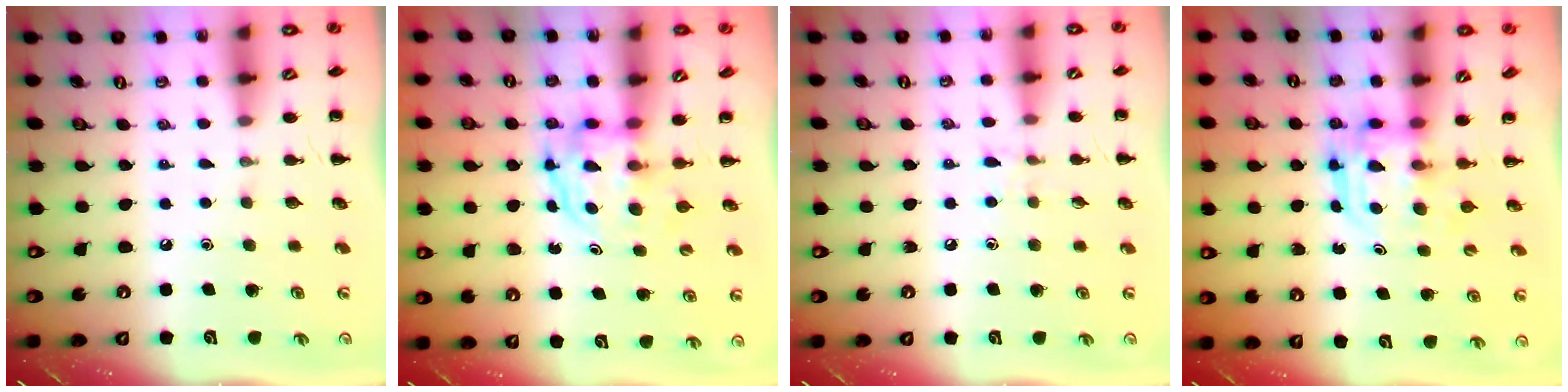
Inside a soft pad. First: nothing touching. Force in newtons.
{"total": 3.7, "press": 3.7, "slide": 0.3}
{"total": 6.4, "press": 6.0, "slide": 2.3}
{"total": 3.1, "press": 3.1, "slide": 0.2}